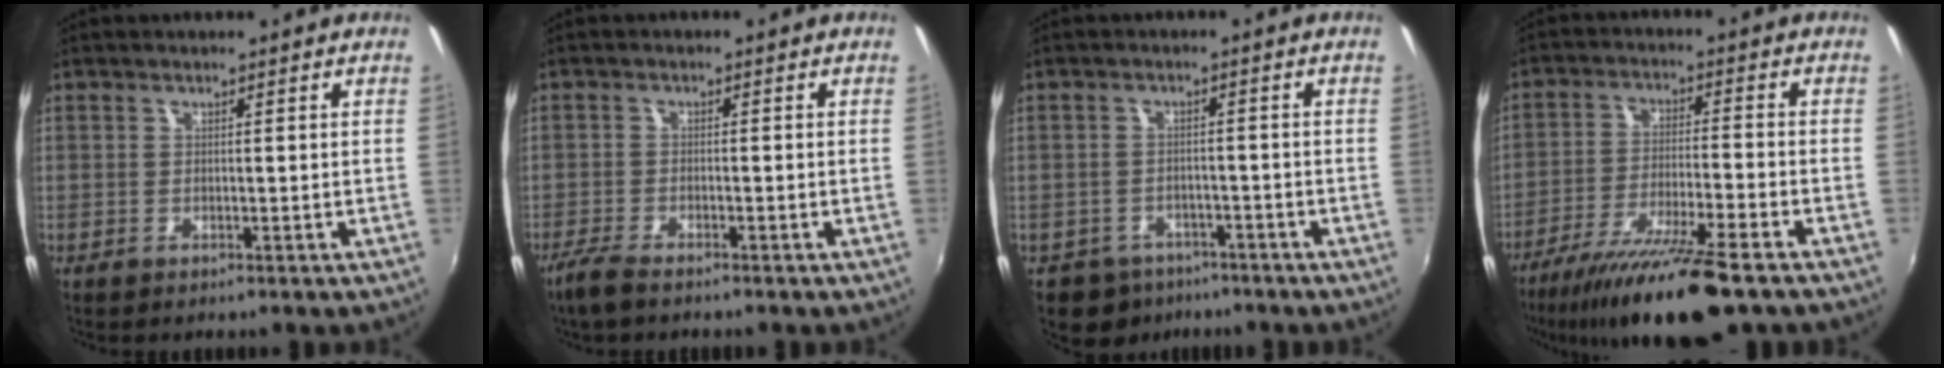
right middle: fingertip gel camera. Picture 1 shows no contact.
{"total": 4.1, "force": [-3.3, 0.8, 2.2], "torque": [-0.066, -0.010, -0.068]}
{"total": 6.5, "force": [-4.7, 4.3, 1.1], "torque": [-0.039, 0.004, -0.068]}
{"total": 16.3, "force": [-12.5, 1.3, 10.4], "torque": [-0.205, -0.040, -0.212]}